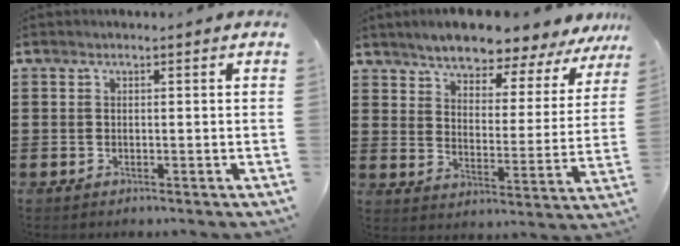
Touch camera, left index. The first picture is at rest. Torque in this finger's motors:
{"motor_torque": [2.14, 0.00, 1.05, 0.21]}